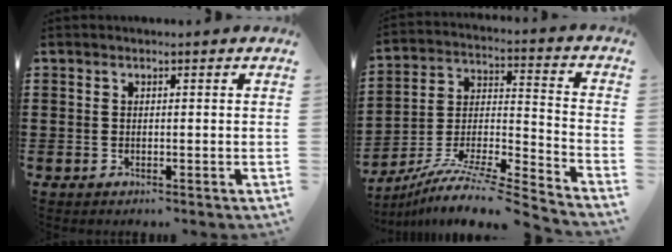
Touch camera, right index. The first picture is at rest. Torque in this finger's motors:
{"motor_torque": [1.07, 1.07, 0.23, 0.11]}